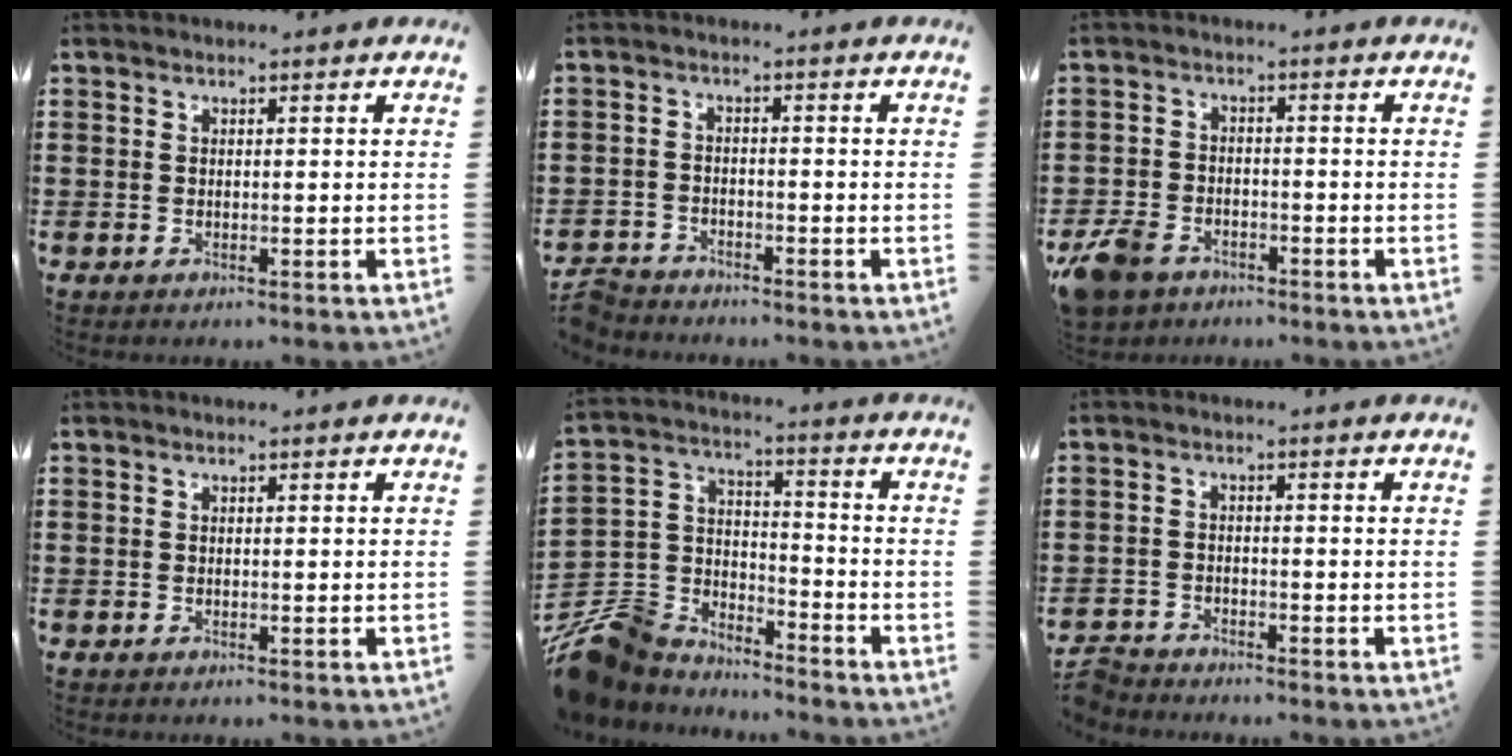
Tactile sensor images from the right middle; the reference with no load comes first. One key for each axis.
{"total": 3.5, "fx": -3.4, "fy": 0.6, "fz": 0.1, "tx": -0.021, "ty": -0.004, "tz": -0.078}
{"total": 5.2, "fx": -4.2, "fy": 2.4, "fz": 1.9, "tx": -0.064, "ty": -0.003, "tz": -0.092}
{"total": 0.0}
{"total": 8.1, "fx": -6.9, "fy": 4.1, "fz": 1.2, "tx": -0.053, "ty": 0.009, "tz": -0.138}
{"total": 2.8, "fx": -2.8, "fy": 0.5, "fz": 0.2, "tx": -0.022, "ty": -0.004, "tz": -0.065}